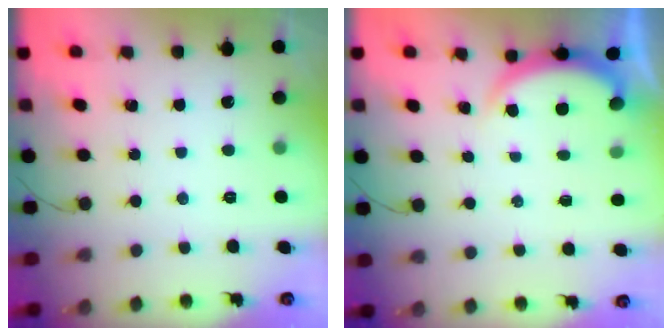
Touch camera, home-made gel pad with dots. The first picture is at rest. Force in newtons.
{"total": 1.8, "press": 1.8, "slide": 0.5}